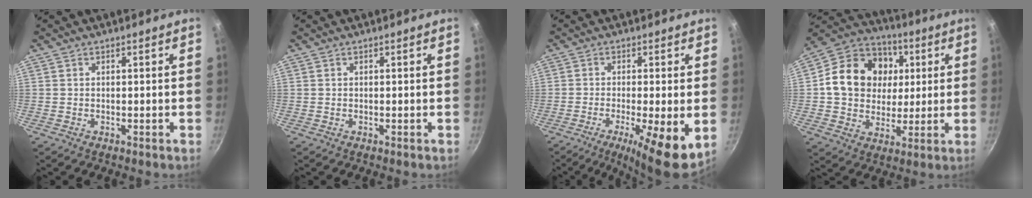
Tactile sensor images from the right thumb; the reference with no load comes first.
{"total": 0.0}
{"total": 11.1, "force": [-3.0, 2.3, 10.5], "torque": [-0.165, -0.008, -0.043]}
{"total": 18.3, "force": [3.1, 15.1, 9.9], "torque": [-0.148, 0.014, 0.046]}